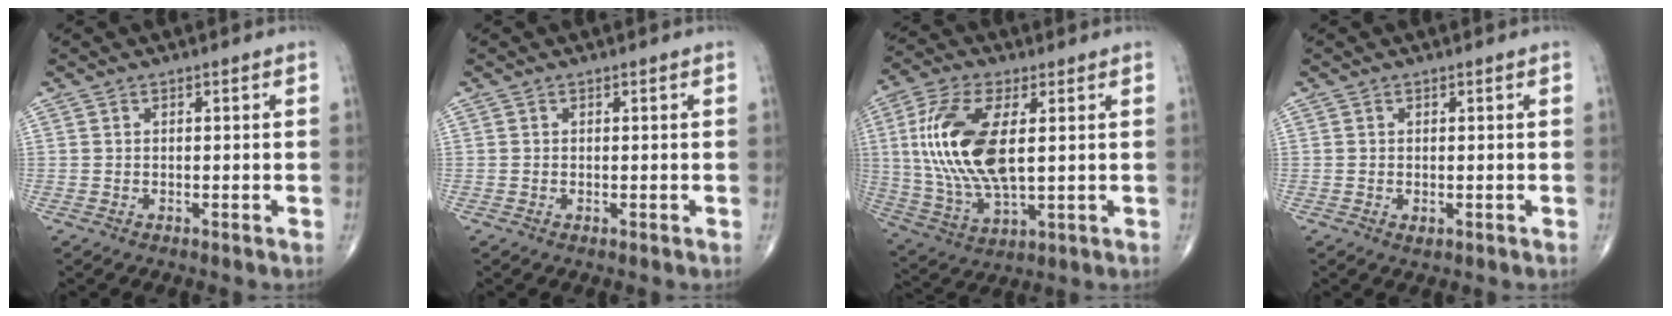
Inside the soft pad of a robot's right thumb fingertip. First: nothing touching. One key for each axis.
{"total": 0.0}
{"total": 17.7, "fx": 2.6, "fy": 7.9, "fz": 15.6, "tx": -0.331, "ty": -0.011, "tz": 0.055}
{"total": 0.8, "fx": -0.1, "fy": 0.5, "fz": 0.6, "tx": -0.012, "ty": -0.002, "tz": 0.000}